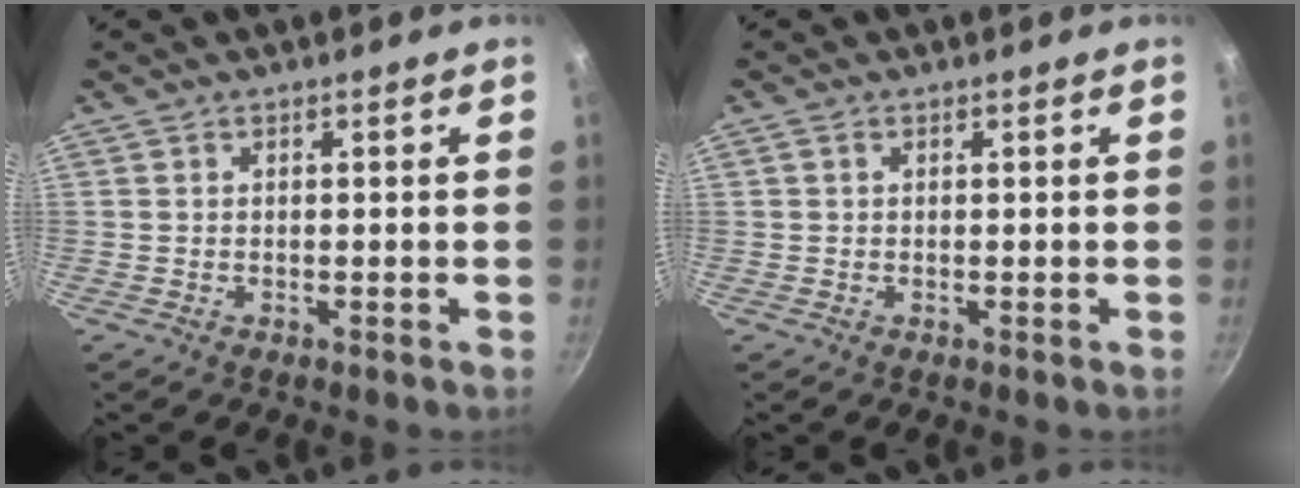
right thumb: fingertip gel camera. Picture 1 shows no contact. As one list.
[{"total": 0.7, "force": [0.2, 0.5, 0.4], "torque": [-0.008, 0.003, 0.003]}]